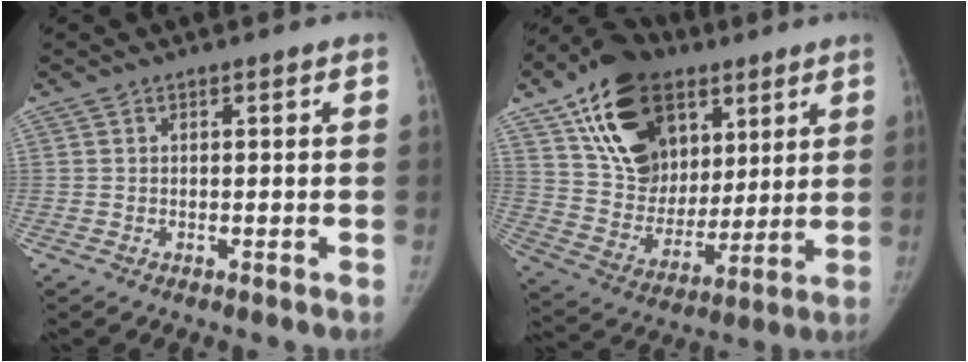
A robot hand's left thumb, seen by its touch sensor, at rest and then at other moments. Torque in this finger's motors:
{"motor_torque": [0.86, 0.80, 1.62, -1.15, 0.09]}